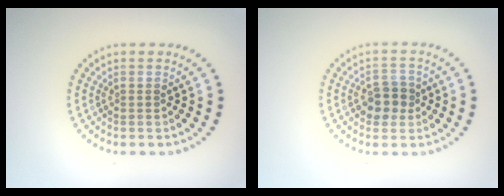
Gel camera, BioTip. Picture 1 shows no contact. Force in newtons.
{"total": 2.7, "press": 2.6, "slide": 0.7}